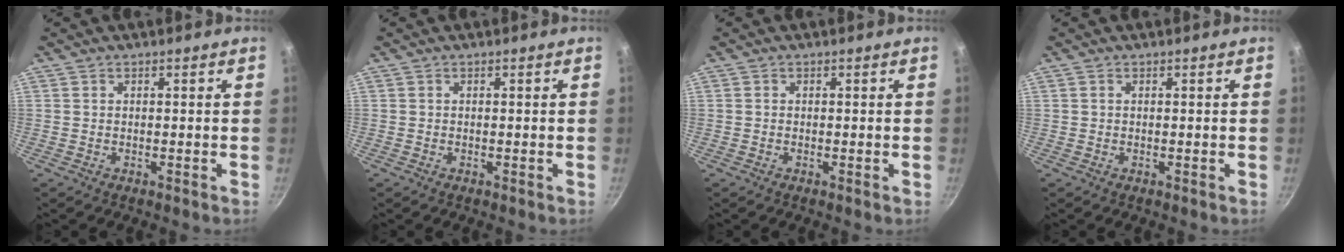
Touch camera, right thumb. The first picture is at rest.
{"total": 0.0}
{"total": 0.0}
{"total": 0.0}